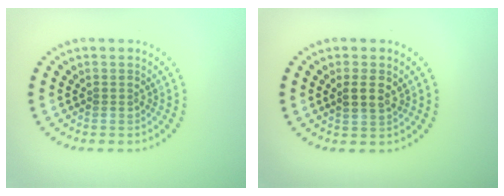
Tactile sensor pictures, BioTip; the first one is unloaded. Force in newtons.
{"total": 1.7, "press": 1.6, "slide": 0.5}